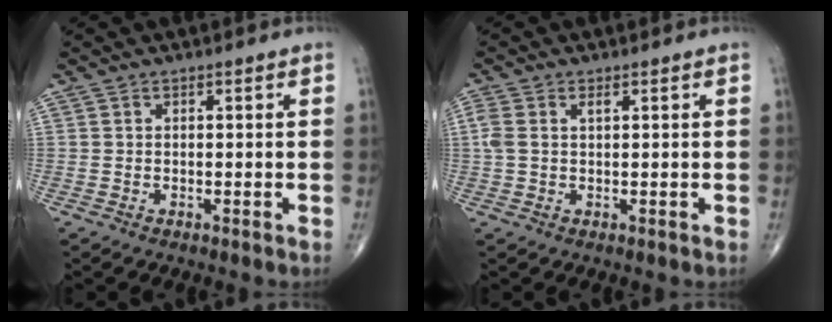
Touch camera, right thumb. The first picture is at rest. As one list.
[{"total": 3.6, "force": [1.0, 1.9, 2.9], "torque": [-0.089, 0.016, 0.025]}]